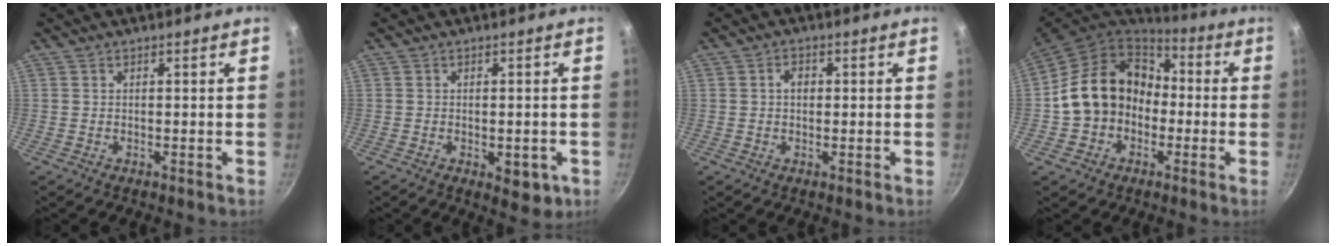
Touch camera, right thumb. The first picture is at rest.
{"total": 5.4, "force": [-1.7, 2.8, 4.3], "torque": [-0.040, 0.001, -0.017]}
{"total": 2.4, "force": [0.2, 1.8, 1.6], "torque": [-0.014, 0.006, 0.002]}
{"total": 16.7, "force": [-1.3, 13.8, 9.3], "torque": [-0.136, 0.059, -0.026]}